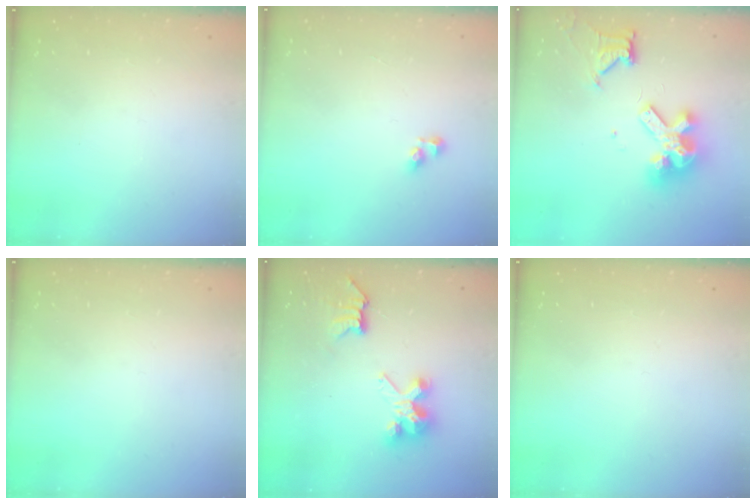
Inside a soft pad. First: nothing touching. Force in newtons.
{"total": 4.1, "press": 4.0, "slide": 0.6}
{"total": 13.4, "press": 13.3, "slide": 1.6}
{"total": 0.0}
{"total": 6.9, "press": 6.9, "slide": 0.0}
{"total": 0.0}